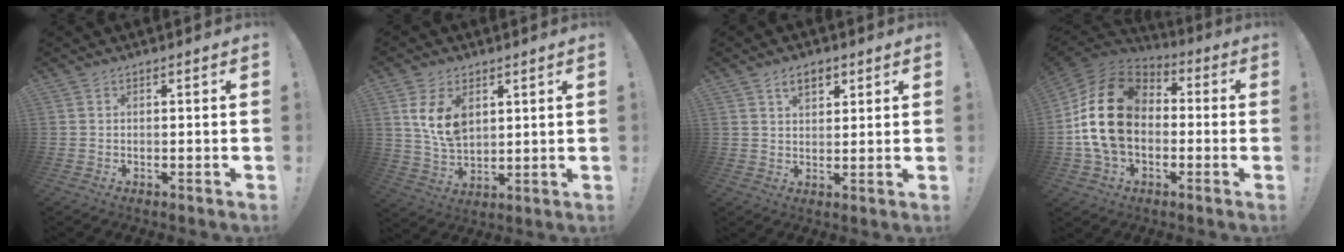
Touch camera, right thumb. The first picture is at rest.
{"total": 10.3, "force": [4.1, 6.7, 6.7], "torque": [-0.125, -0.009, 0.078]}
{"total": 5.2, "force": [2.7, 3.0, 3.1], "torque": [-0.047, -0.003, 0.048]}
{"total": 21.1, "force": [0.9, 15.1, 14.7], "torque": [-0.257, 0.023, 0.026]}